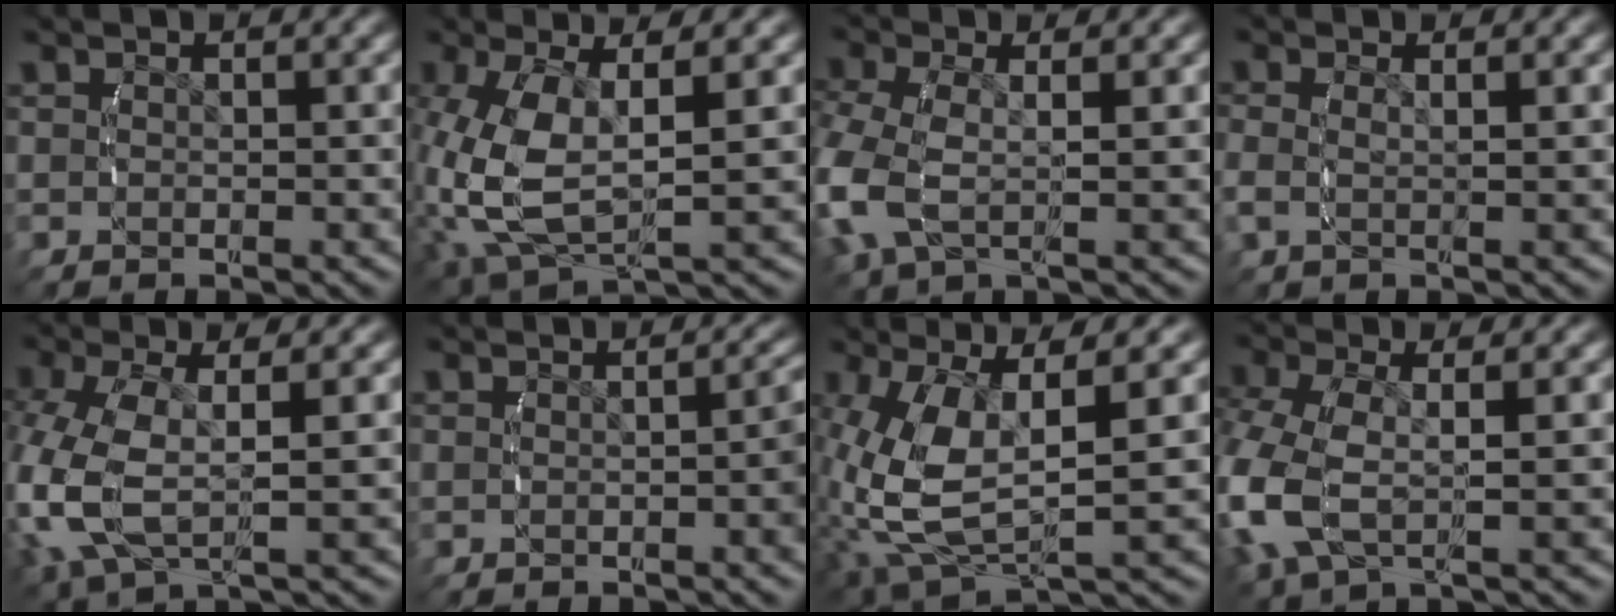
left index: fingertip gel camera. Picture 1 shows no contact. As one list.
[{"total": 9.2, "force": [-0.2, 6.0, 7.0], "torque": [-0.173, -0.031, 0.012]}, {"total": 5.2, "force": [-0.5, 3.7, 3.6], "torque": [-0.127, -0.025, -0.002]}, {"total": 2.1, "force": [-0.1, 1.2, 1.7], "torque": [-0.049, -0.014, 0.000]}, {"total": 7.6, "force": [-0.2, 5.3, 5.5], "torque": [-0.155, -0.026, 0.002]}, {"total": 2.9, "force": [0.1, 1.0, 2.7], "torque": [-0.021, 0.010, -0.005]}, {"total": 10.2, "force": [-0.9, 6.5, 7.9], "torque": [-0.189, -0.035, 0.004]}, {"total": 7.0, "force": [-0.7, 5.3, 4.5], "torque": [-0.157, -0.032, -0.006]}]